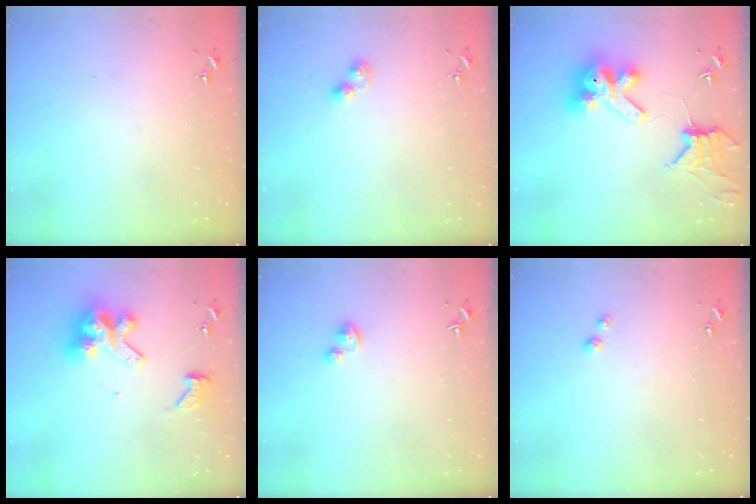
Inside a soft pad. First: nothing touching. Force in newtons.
{"total": 4.9, "press": 4.8, "slide": 0.5}
{"total": 18.0, "press": 17.9, "slide": 2.0}
{"total": 14.5, "press": 14.4, "slide": 1.8}
{"total": 2.9, "press": 2.9, "slide": 0.1}
{"total": 2.3, "press": 2.3, "slide": 0.3}